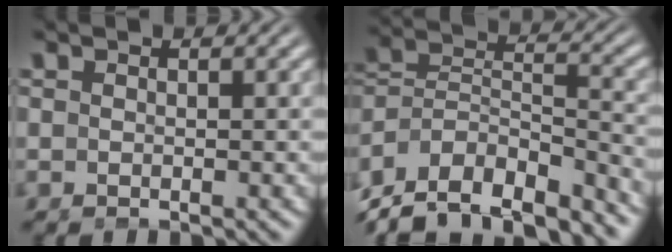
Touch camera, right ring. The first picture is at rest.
{"total": 13.1, "force": [-8.0, 8.4, 6.0], "torque": [-0.139, -0.057, -0.116]}